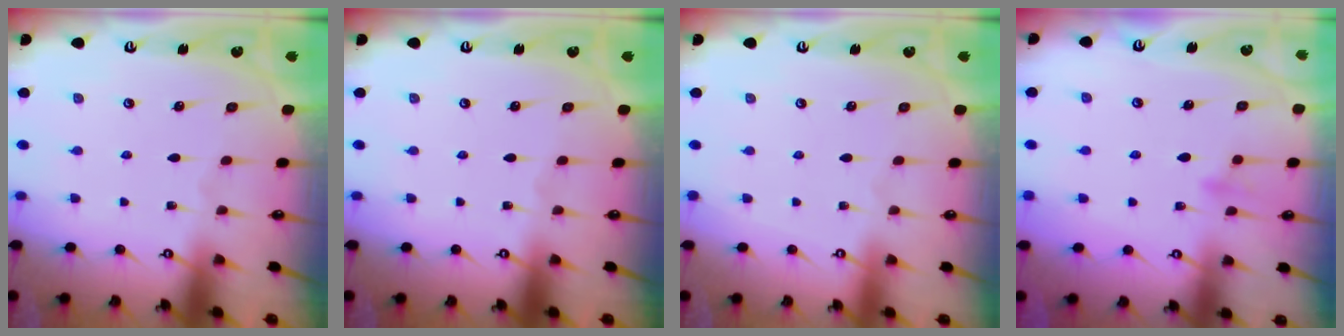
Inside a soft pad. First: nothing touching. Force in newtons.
{"total": 0.0}
{"total": 4.0, "press": 4.0, "slide": 0.2}
{"total": 8.5, "press": 8.5, "slide": 0.8}